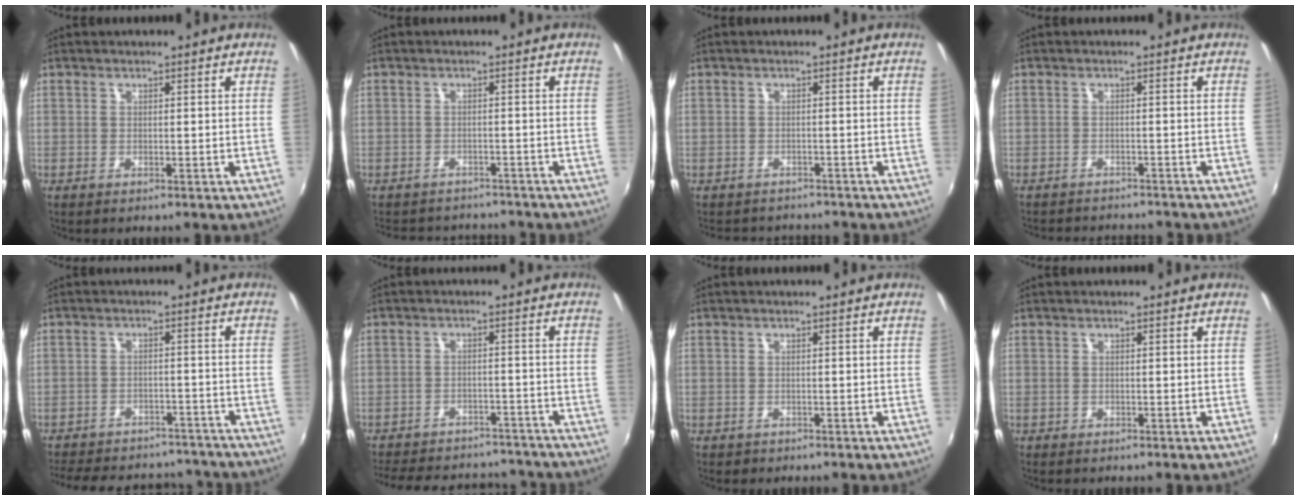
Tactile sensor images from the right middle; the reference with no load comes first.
{"total": 7.6, "force": [-6.4, 3.7, 1.6], "torque": [-0.041, 0.014, -0.091]}
{"total": 4.3, "force": [-3.7, 2.2, 0.5], "torque": [-0.016, 0.005, -0.056]}
{"total": 7.3, "force": [-6.8, 1.7, 2.1], "torque": [-0.056, -0.011, -0.096]}
{"total": 18.4, "force": [-15.7, 7.5, 5.8], "torque": [-0.138, 0.043, -0.195]}
{"total": 18.3, "force": [-15.6, 7.5, 5.9], "torque": [-0.141, 0.041, -0.196]}
{"total": 0.6, "force": [-0.4, 0.5, 0.1], "torque": [-0.003, -0.001, -0.003]}
{"total": 0.0}